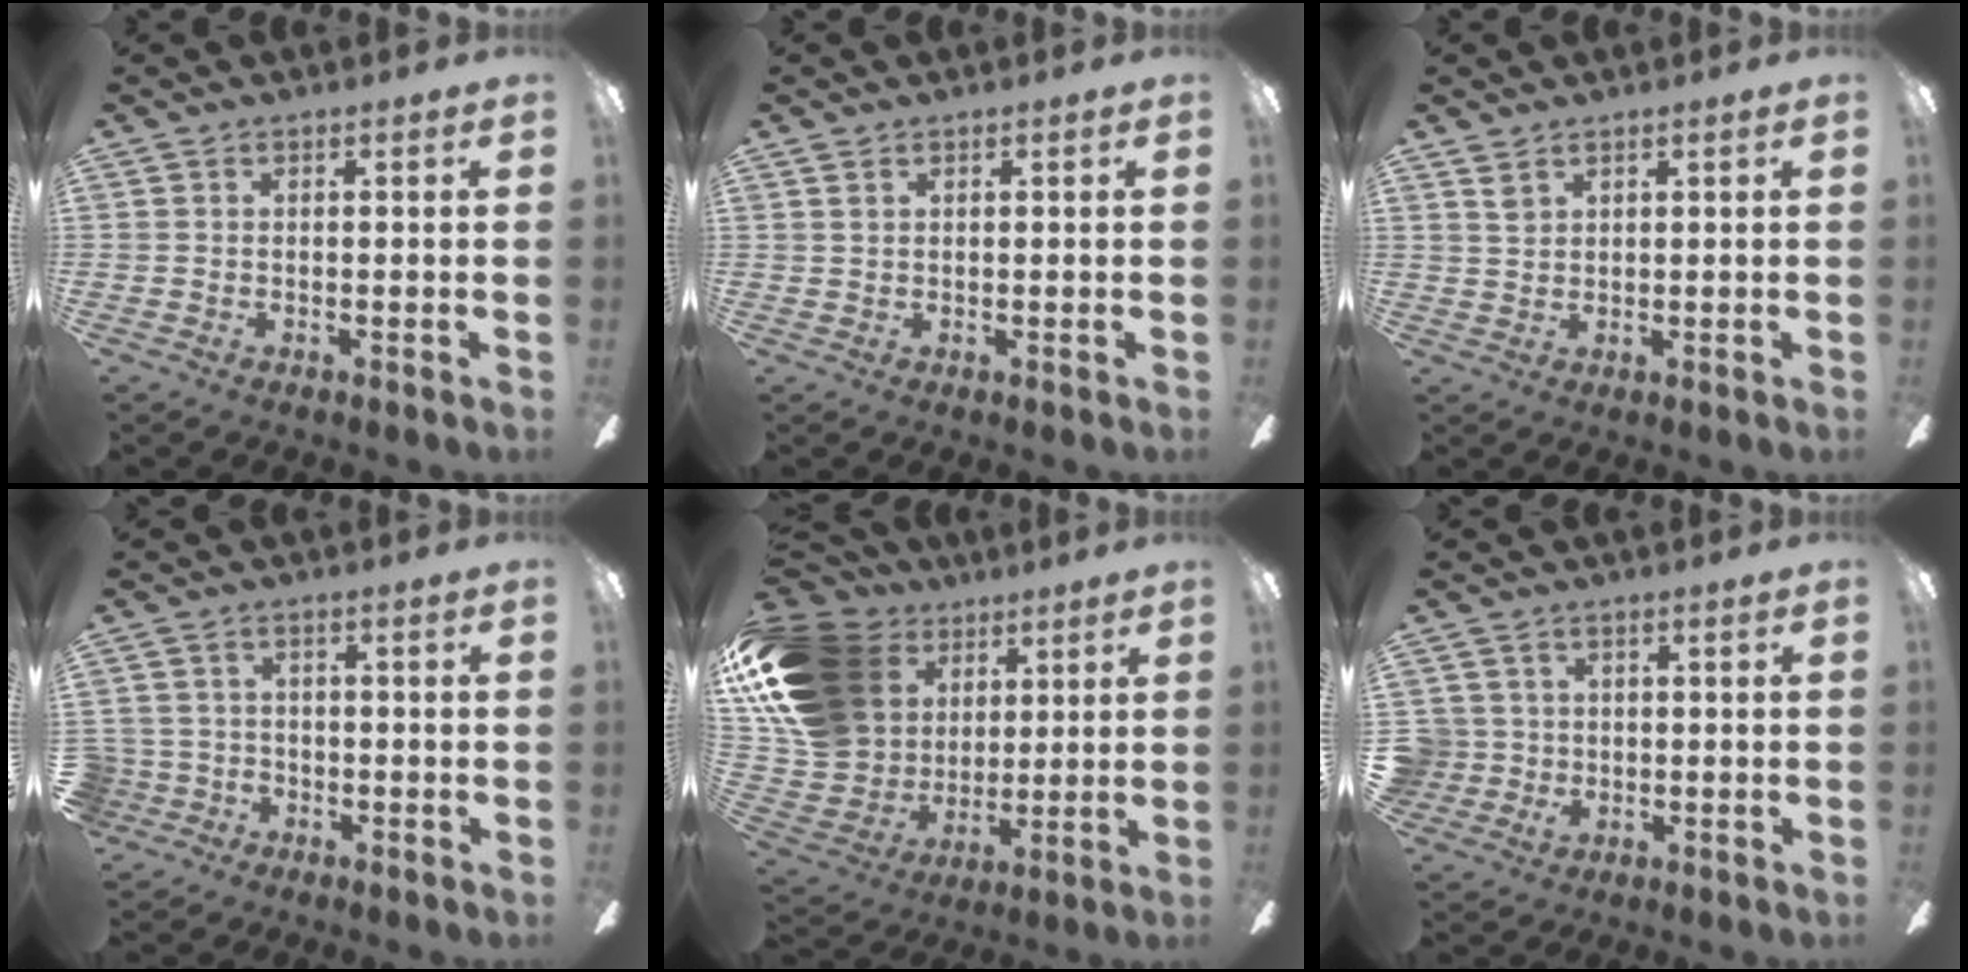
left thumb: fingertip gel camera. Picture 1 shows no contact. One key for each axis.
{"total": 0.9, "fx": 0.5, "fy": 0.7, "fz": 0.3, "tx": -0.007, "ty": 0.004, "tz": 0.009}
{"total": 2.6, "fx": 1.9, "fy": 1.6, "fz": 0.9, "tx": -0.011, "ty": -0.003, "tz": 0.035}
{"total": 3.9, "fx": -1.1, "fy": 3.7, "fz": 0.4, "tx": -0.020, "ty": 0.006, "tz": -0.018}
{"total": 23.8, "fx": 9.4, "fy": 18.1, "fz": 12.2, "tx": -0.250, "ty": -0.033, "tz": 0.196}
{"total": 4.7, "fx": 0.4, "fy": 4.7, "fz": 0.5, "tx": -0.024, "ty": 0.005, "tz": 0.010}